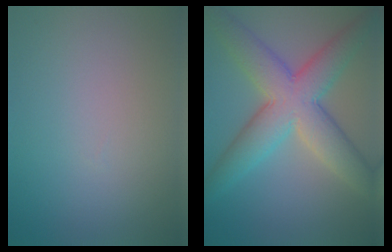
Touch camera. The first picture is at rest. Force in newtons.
{"total": 8.7, "press": 8.7, "slide": 0.4}